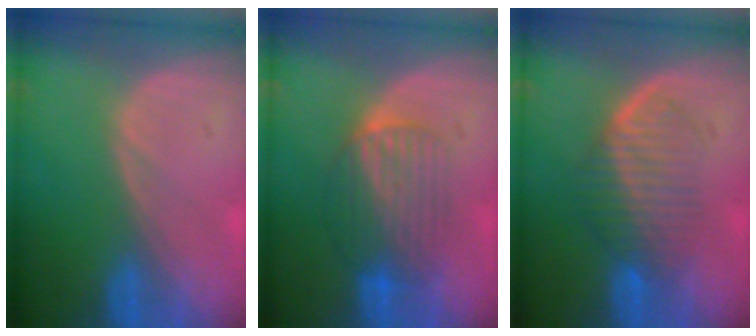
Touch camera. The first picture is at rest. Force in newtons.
{"total": 6.4, "press": 6.3, "slide": 1.1}
{"total": 6.3, "press": 6.2, "slide": 1.1}